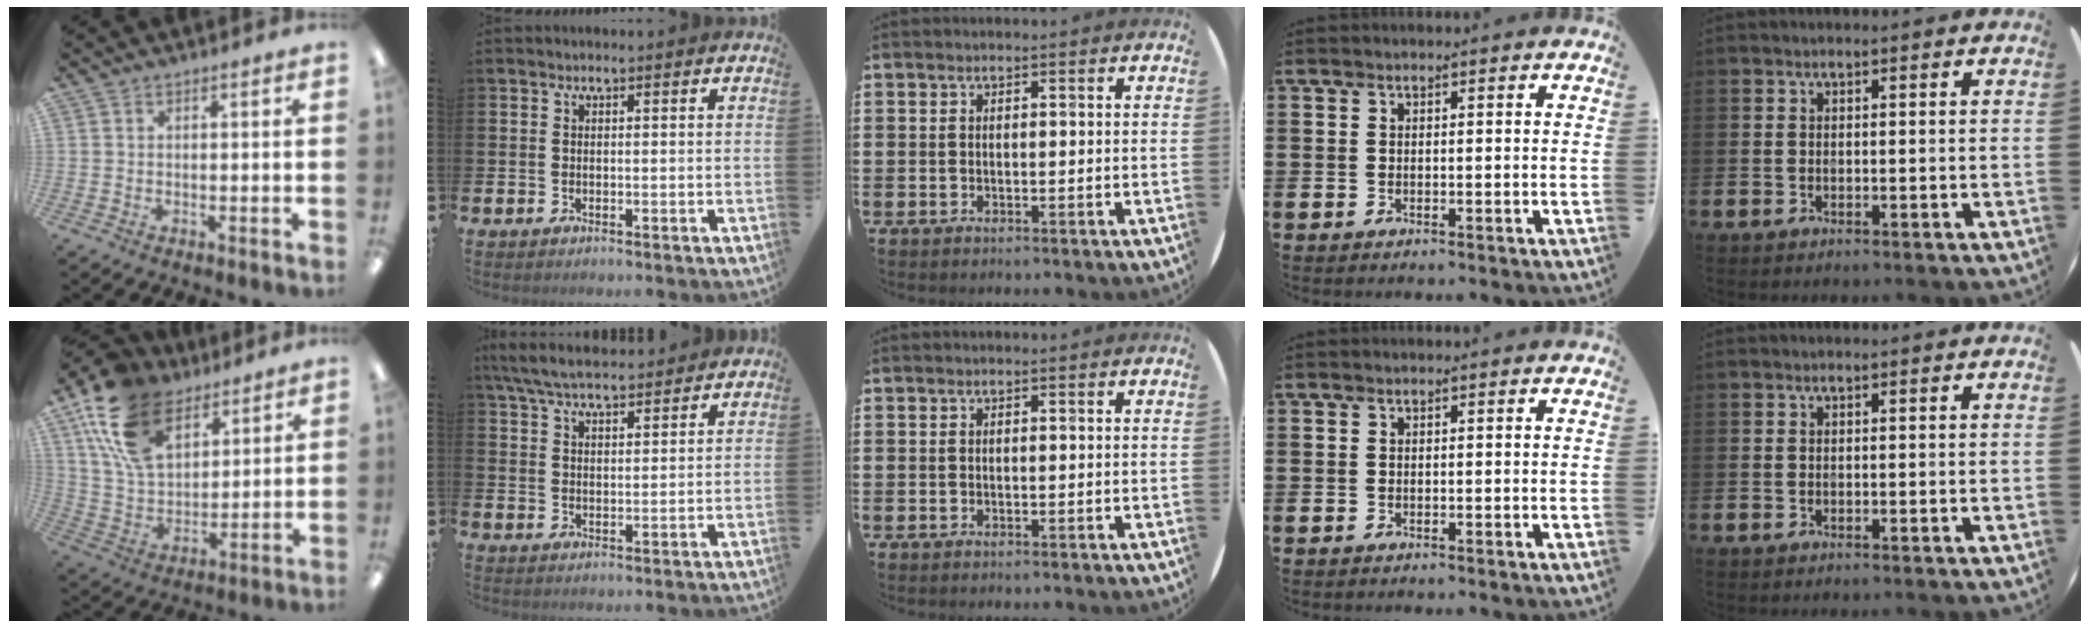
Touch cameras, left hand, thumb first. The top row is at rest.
{"thumb": {"total": 18.1, "force": [10.6, 10.8, 10.0], "torque": [-0.220, -0.030, 0.200]}, "index": {"total": 6.4, "force": [6.0, 0.9, 1.8], "torque": [-0.057, -0.025, 0.111]}}